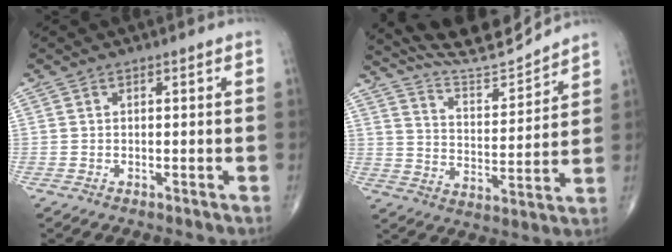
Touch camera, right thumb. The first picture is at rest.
{"total": 12.1, "force": [11.8, 0.5, 2.7], "torque": [-0.033, -0.071, 0.209]}